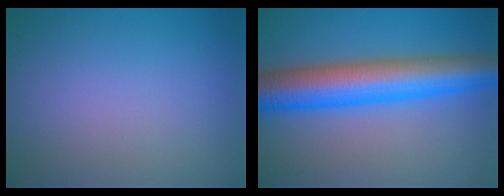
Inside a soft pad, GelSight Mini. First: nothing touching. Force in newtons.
{"total": 9.6, "press": 9.6, "slide": 0.3}